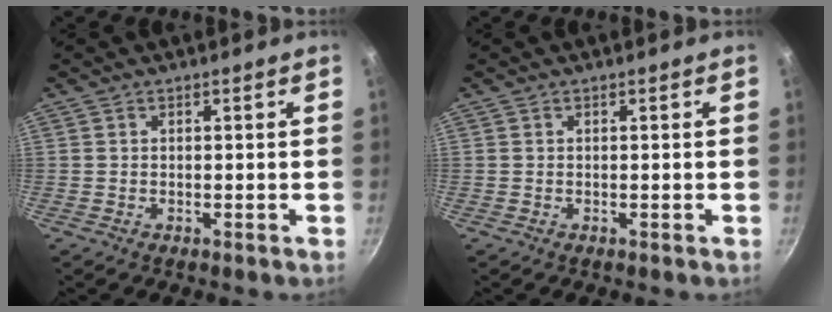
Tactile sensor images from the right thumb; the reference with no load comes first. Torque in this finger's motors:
{"motor_torque": [0.14, 0.22, -0.13, 0.10, 0.01]}